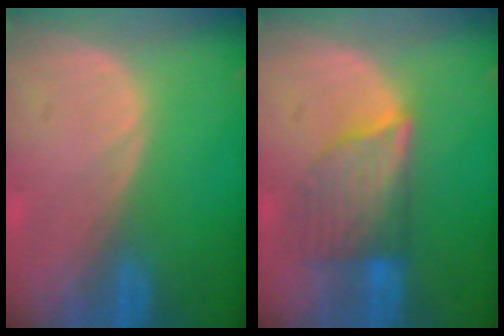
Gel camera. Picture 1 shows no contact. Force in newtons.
{"total": 6.5, "press": 6.5, "slide": 0.9}